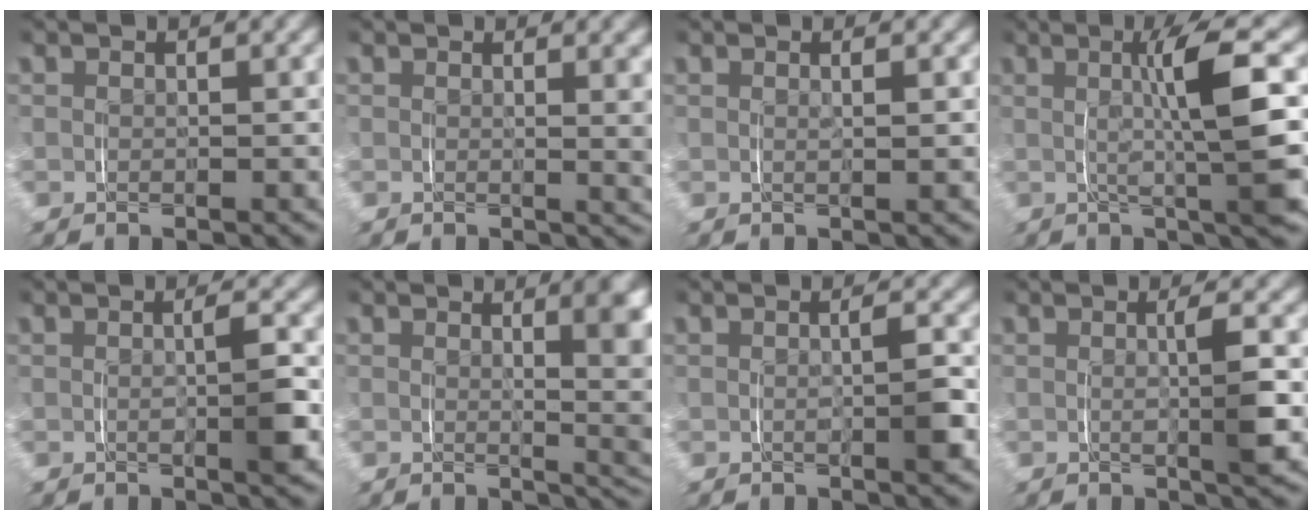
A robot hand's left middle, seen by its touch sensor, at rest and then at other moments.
{"total": 3.1, "force": [1.0, 0.5, 3.0], "torque": [-0.025, 0.000, 0.011]}
{"total": 1.1, "force": [0.5, -0.2, 0.9], "torque": [-0.015, -0.001, 0.010]}
{"total": 6.3, "force": [0.7, 0.6, 6.2], "torque": [-0.098, 0.012, 0.006]}
{"total": 2.9, "force": [-0.1, 0.5, 2.9], "torque": [-0.036, 0.006, -0.006]}
{"total": 6.0, "force": [0.9, 1.6, 5.7], "torque": [-0.055, -0.005, 0.014]}
{"total": 2.4, "force": [-0.2, 0.5, 2.4], "torque": [-0.030, 0.005, -0.006]}
{"total": 3.2, "force": [0.1, 0.1, 3.2], "torque": [-0.044, 0.004, -0.001]}